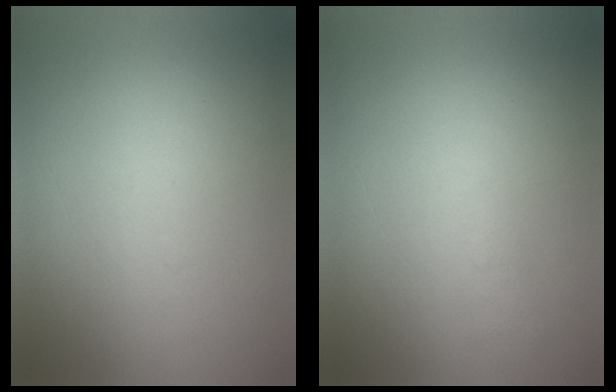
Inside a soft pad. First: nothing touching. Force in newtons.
{"total": 1.2}